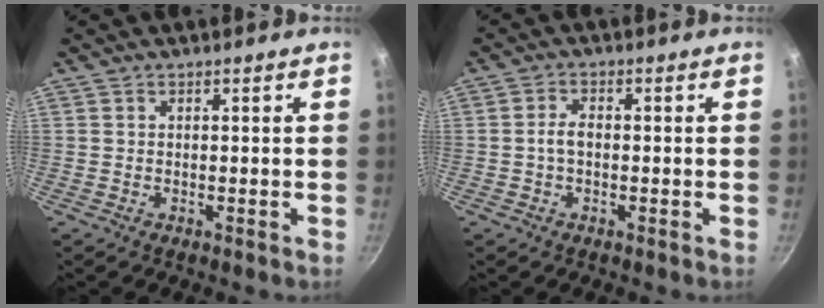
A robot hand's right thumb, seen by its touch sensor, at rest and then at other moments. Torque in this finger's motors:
{"motor_torque": [0.43, 0.53, 0.58, 0.46, 0.00]}